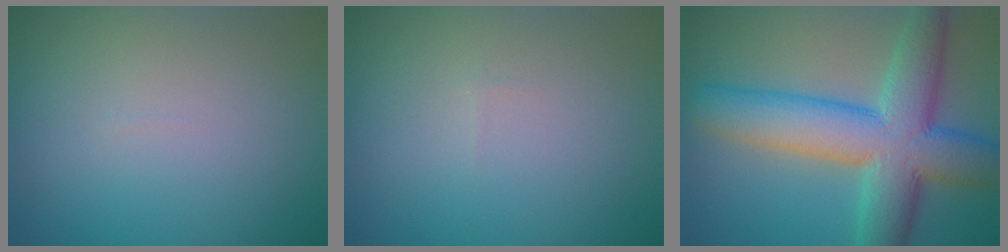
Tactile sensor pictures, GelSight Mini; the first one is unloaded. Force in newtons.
{"total": 0.0}
{"total": 10.7, "press": 10.7, "slide": 0.3}